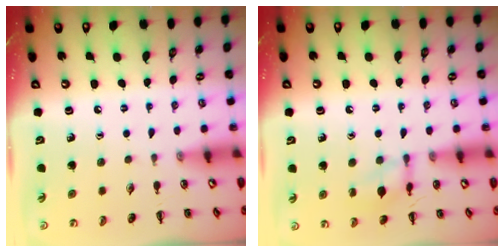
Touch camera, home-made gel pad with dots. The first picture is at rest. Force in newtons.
{"total": 10.1, "press": 10.0, "slide": 0.7}